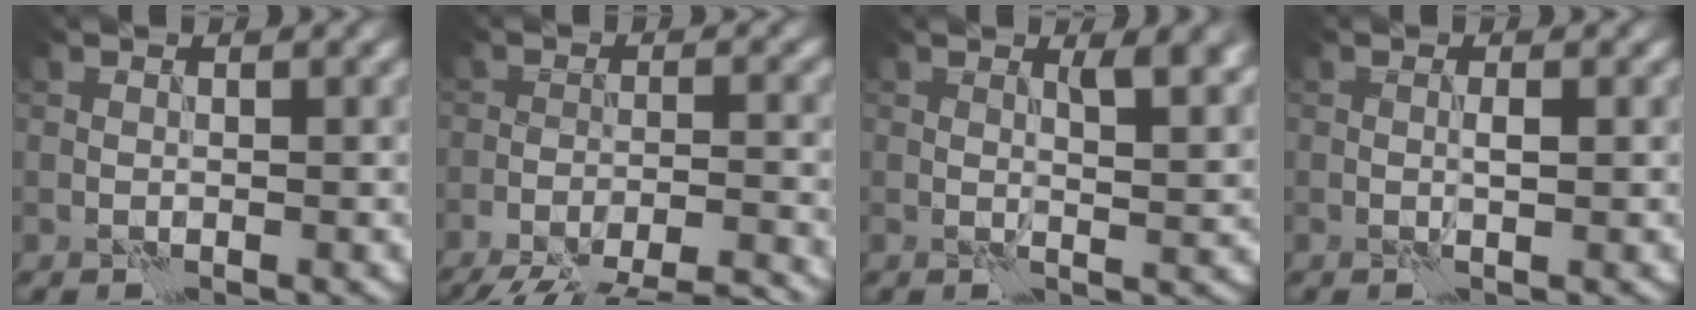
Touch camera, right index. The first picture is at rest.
{"total": 12.9, "force": [-11.7, 2.9, 4.6], "torque": [-0.063, -0.009, -0.160]}
{"total": 3.4, "force": [1.4, 0.9, 2.9], "torque": [-0.042, -0.002, 0.022]}
{"total": 1.0, "force": [0.0, 0.1, 1.0], "torque": [-0.018, 0.001, 0.000]}